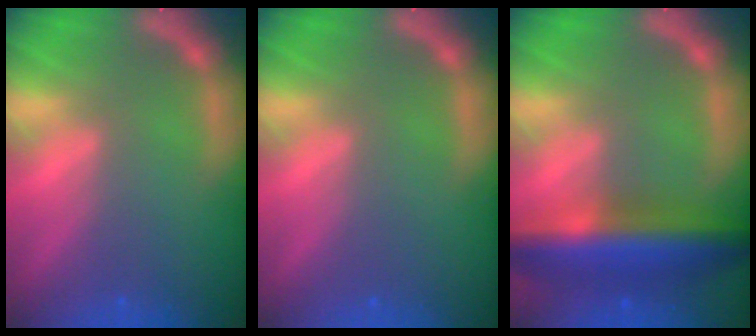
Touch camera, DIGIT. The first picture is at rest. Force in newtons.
{"total": 0.0}
{"total": 9.0}